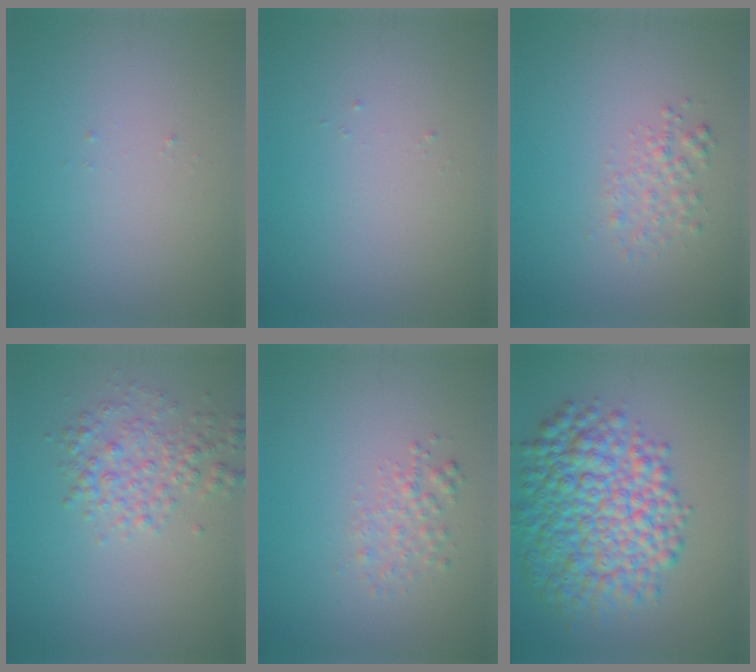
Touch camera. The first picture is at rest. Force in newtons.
{"total": 0.0}
{"total": 1.7, "press": 1.7, "slide": 0.1}
{"total": 3.2, "press": 3.2, "slide": 0.1}
{"total": 1.7, "press": 1.7, "slide": 0.1}
{"total": 9.7, "press": 9.7, "slide": 0.1}